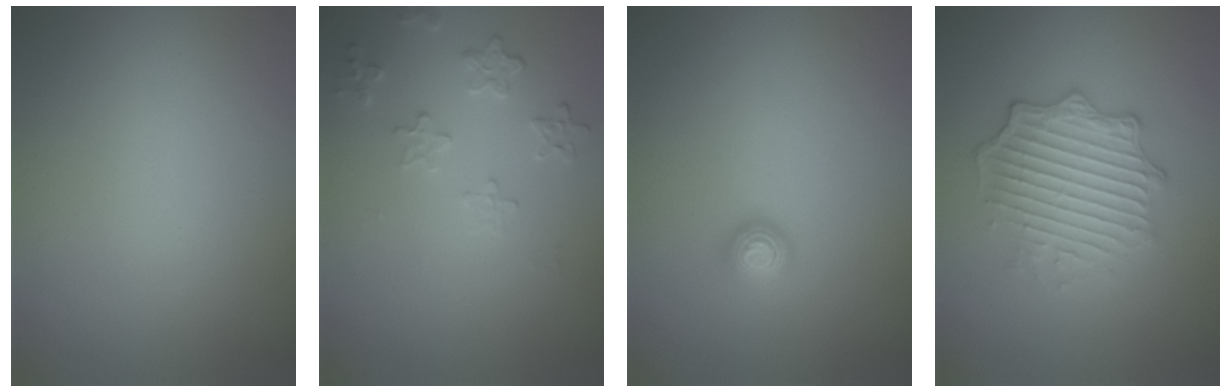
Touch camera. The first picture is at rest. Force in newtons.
{"total": 1.9, "press": 1.3, "slide": 1.4}
{"total": 1.3, "press": 1.0, "slide": 0.9}
{"total": 4.5, "press": 3.7, "slide": 2.6}